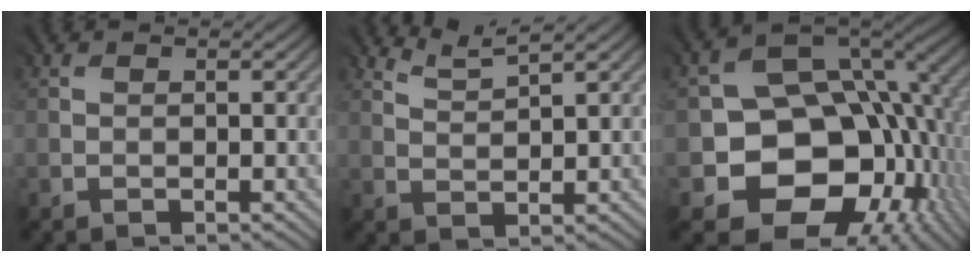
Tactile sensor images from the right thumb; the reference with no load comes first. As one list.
[{"total": 2.6, "force": [2.5, -0.4, 0.6], "torque": [-0.014, 0.003, 0.059]}, {"total": 14.3, "force": [-3.2, 11.1, 8.5], "torque": [-0.123, -0.031, -0.052]}]